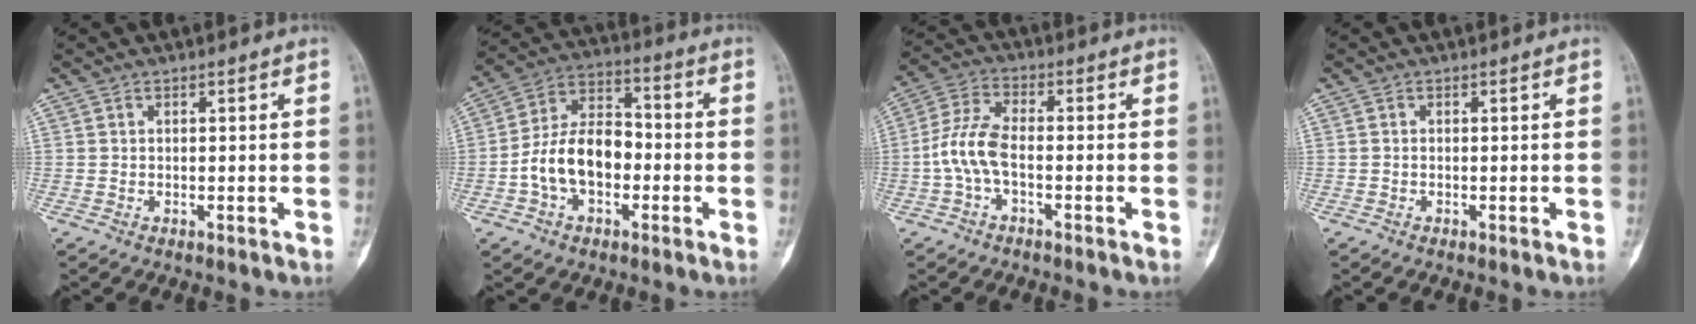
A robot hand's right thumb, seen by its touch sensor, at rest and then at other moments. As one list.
[{"total": 13.1, "force": [-2.8, 8.4, 9.6], "torque": [-0.161, 0.045, -0.059]}, {"total": 7.3, "force": [-1.8, 3.5, 6.2], "torque": [-0.144, 0.025, -0.041]}, {"total": 0.0}]